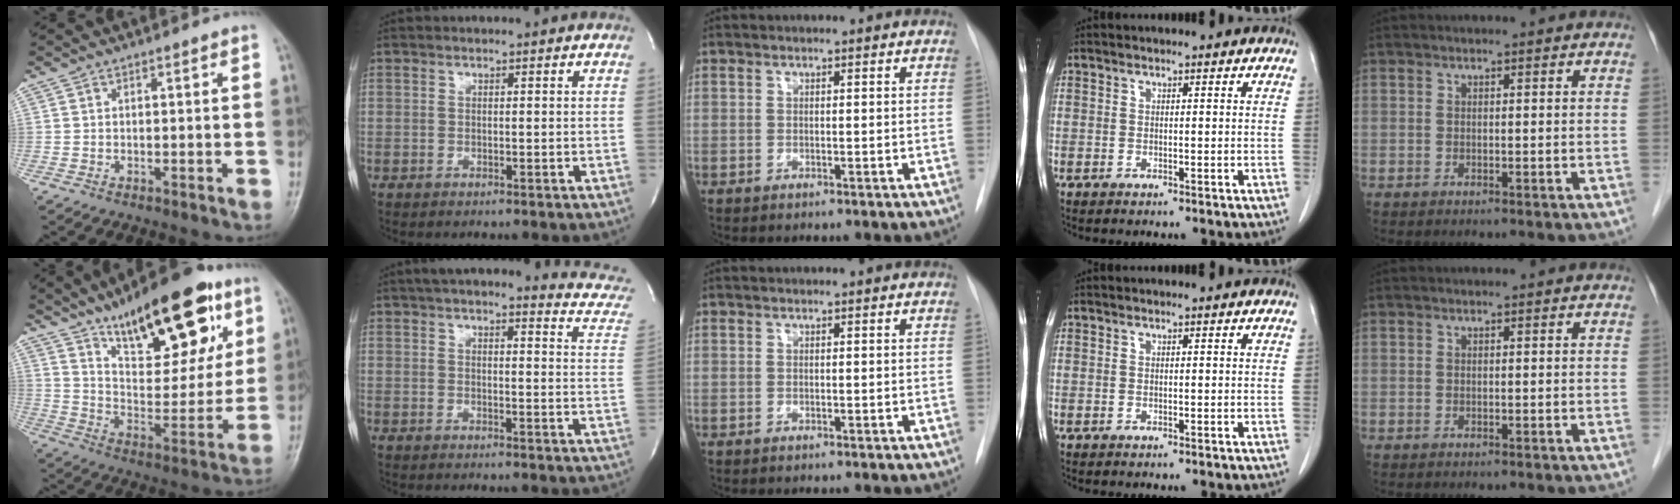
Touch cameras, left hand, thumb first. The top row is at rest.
{"thumb": {"total": 24.9, "force": [14.3, 9.8, 18.0], "torque": [-0.222, -0.050, 0.231]}, "index": {"total": 14.0, "force": [12.5, 2.0, 5.8], "torque": [-0.054, -0.034, 0.124]}}